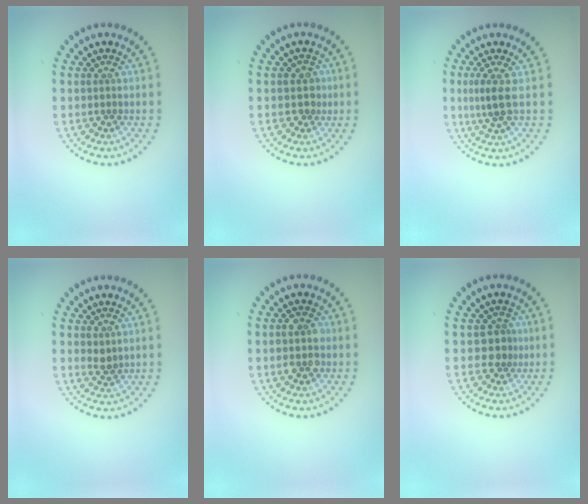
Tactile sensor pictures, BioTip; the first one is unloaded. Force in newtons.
{"total": 1.5, "press": 1.3, "slide": 0.8}
{"total": 2.3, "press": 1.6, "slide": 1.6}
{"total": 1.1, "press": 1.0, "slide": 0.5}
{"total": 2.5, "press": 2.5, "slide": 0.3}
{"total": 2.1, "press": 1.7, "slide": 1.2}